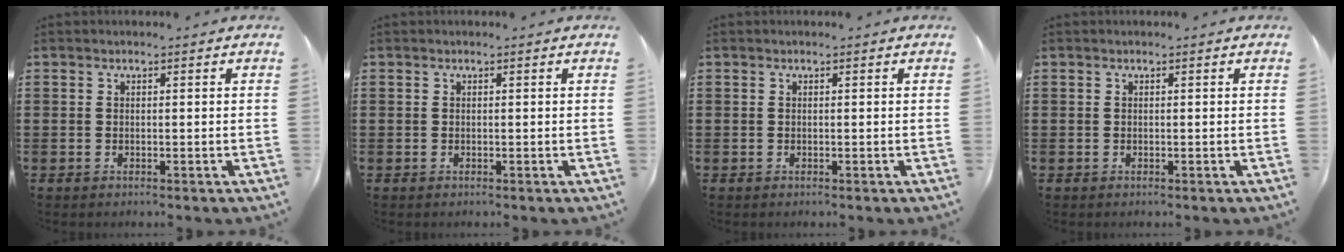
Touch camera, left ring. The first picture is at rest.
{"total": 0.0}
{"total": 0.0}
{"total": 0.0}